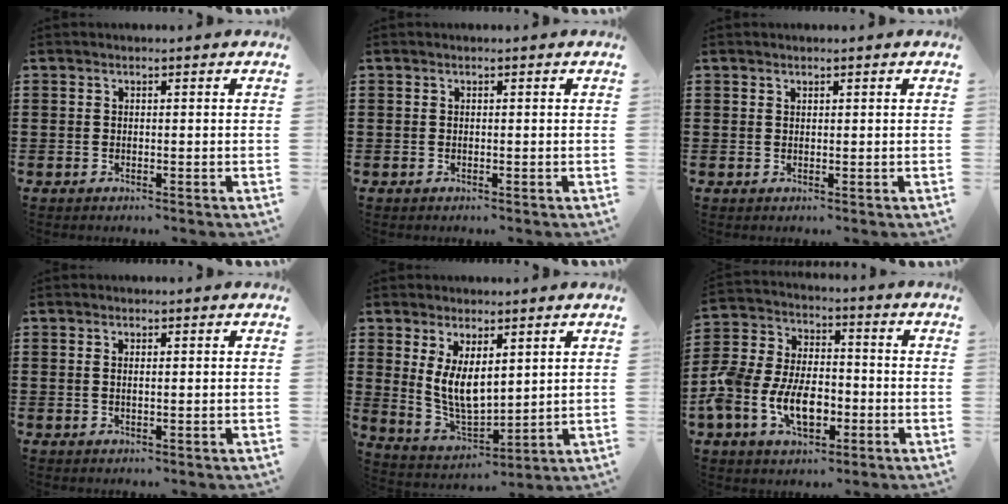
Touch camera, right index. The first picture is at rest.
{"total": 0.0}
{"total": 0.7, "force": [0.5, 0.4, 0.0], "torque": [-0.002, 0.001, 0.011]}
{"total": 0.9, "force": [0.3, 0.3, 0.8], "torque": [-0.016, 0.002, 0.005]}
{"total": 6.4, "force": [2.1, 3.5, 5.0], "torque": [-0.116, -0.008, 0.037]}
{"total": 10.0, "force": [-3.7, 6.3, 6.8], "torque": [-0.176, 0.002, -0.072]}